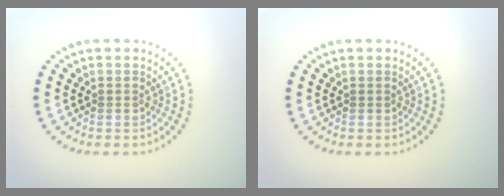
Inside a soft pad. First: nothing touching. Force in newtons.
{"total": 0.0}